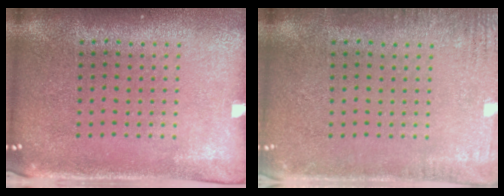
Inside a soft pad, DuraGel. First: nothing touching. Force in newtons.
{"total": 2.1, "press": 2.1, "slide": 0.2}